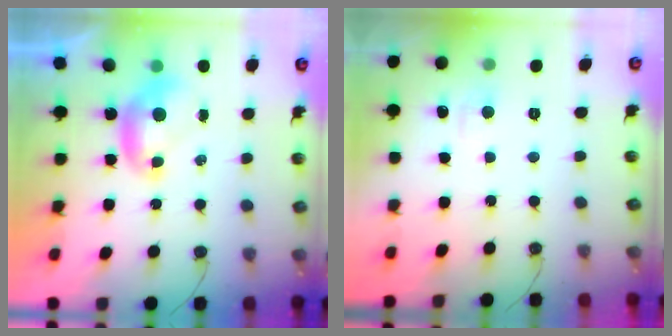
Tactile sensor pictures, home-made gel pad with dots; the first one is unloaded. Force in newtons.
{"total": 2.1, "press": 2.0, "slide": 0.4}